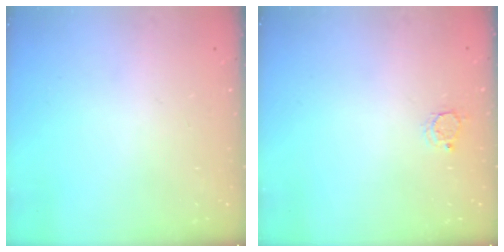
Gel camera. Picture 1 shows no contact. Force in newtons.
{"total": 2.9, "press": 2.8, "slide": 0.4}